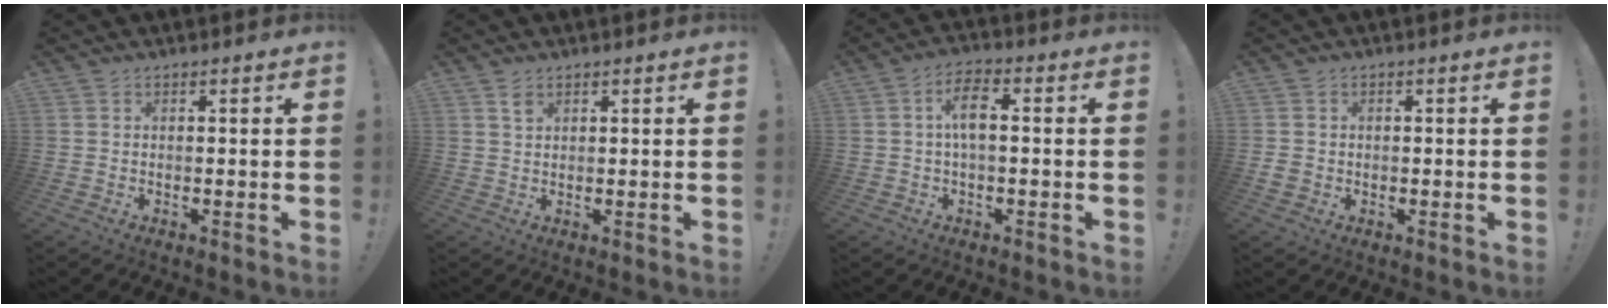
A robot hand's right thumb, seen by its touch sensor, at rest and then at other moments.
{"total": 2.0, "force": [1.3, 1.1, 1.0], "torque": [-0.012, -0.003, 0.022]}
{"total": 7.0, "force": [0.6, 2.9, 6.3], "torque": [-0.116, 0.006, 0.009]}
{"total": 2.1, "force": [0.0, 2.0, 0.8], "torque": [-0.006, -0.002, 0.000]}